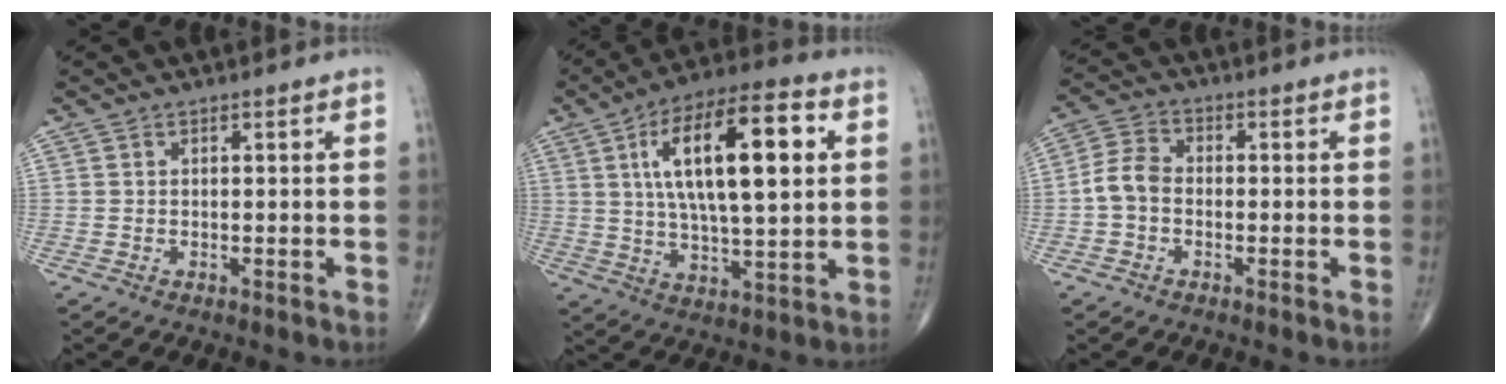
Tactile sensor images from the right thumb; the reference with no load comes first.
{"total": 20.6, "force": [5.1, 7.3, 18.6], "torque": [-0.301, 0.005, 0.081]}
{"total": 5.5, "force": [-1.1, 4.0, 3.6], "torque": [-0.065, 0.018, -0.034]}